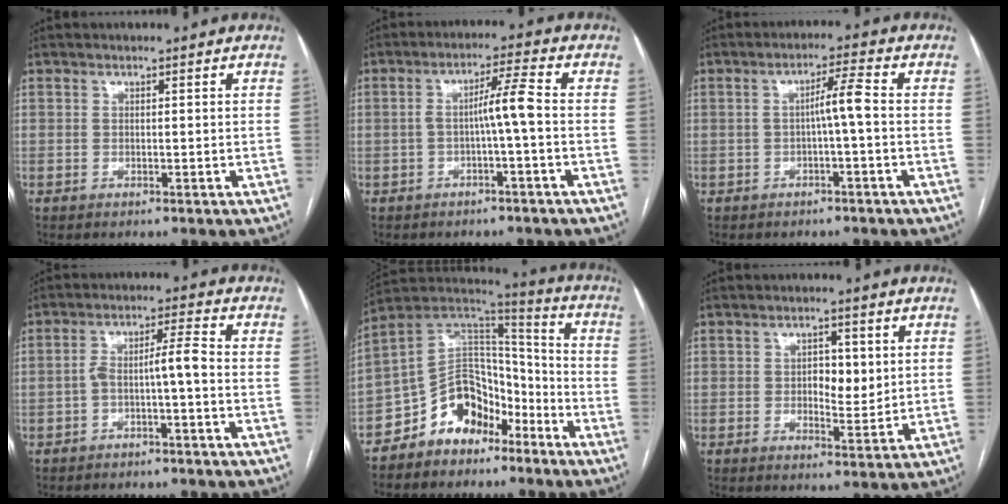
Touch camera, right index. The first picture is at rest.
{"total": 4.9, "force": [-0.9, -0.4, 4.8], "torque": [-0.083, 0.017, -0.013]}
{"total": 4.0, "force": [-0.5, -0.1, 4.0], "torque": [-0.069, 0.011, -0.006]}
{"total": 4.8, "force": [-1.6, 0.2, 4.5], "torque": [-0.084, 0.023, -0.024]}
{"total": 13.1, "force": [-8.5, 8.3, 5.4], "torque": [-0.103, 0.060, -0.153]}
{"total": 4.7, "force": [0.7, 2.4, 4.0], "torque": [-0.056, -0.003, 0.014]}